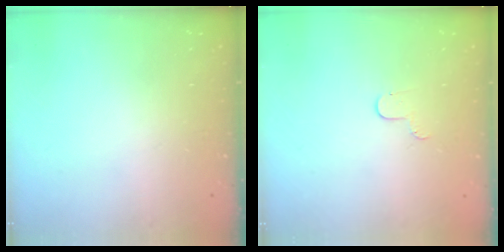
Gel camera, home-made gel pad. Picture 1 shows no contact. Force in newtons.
{"total": 4.0, "press": 4.0, "slide": 0.4}